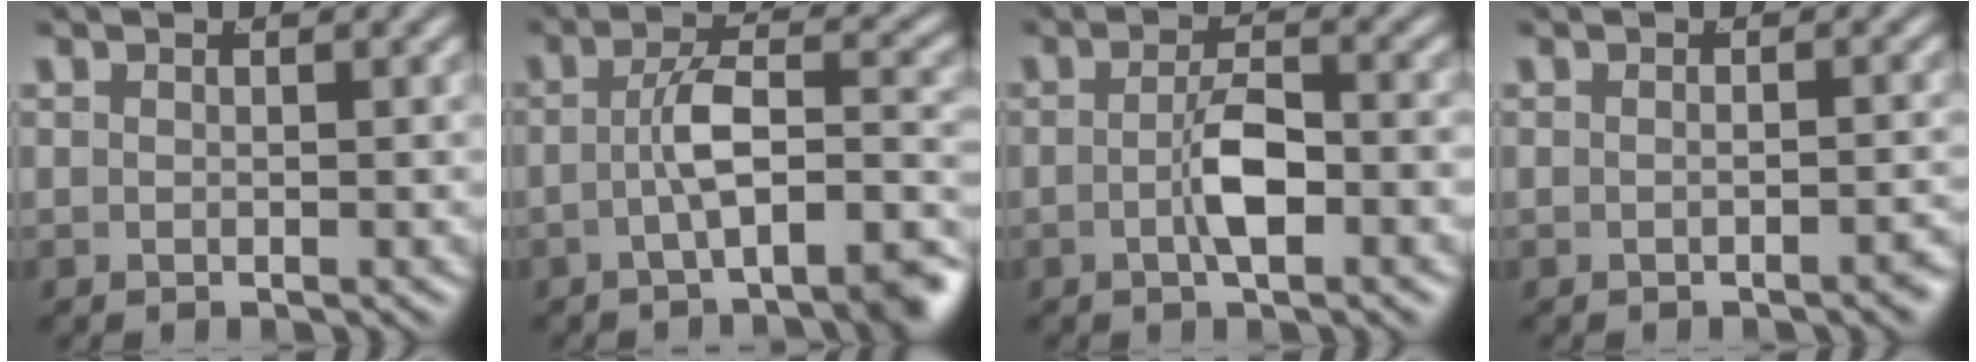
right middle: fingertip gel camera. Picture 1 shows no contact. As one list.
[{"total": 5.9, "force": [-3.7, 1.5, 4.3], "torque": [-0.064, -0.003, -0.056]}, {"total": 3.1, "force": [-1.2, 0.5, 2.8], "torque": [-0.053, -0.006, -0.016]}, {"total": 1.2, "force": [-1.1, 0.1, 0.6], "torque": [-0.010, 0.004, -0.019]}]